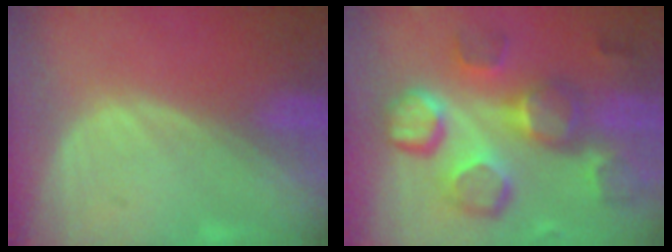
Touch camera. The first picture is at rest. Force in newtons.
{"total": 11.4, "press": 10.8, "slide": 3.6}